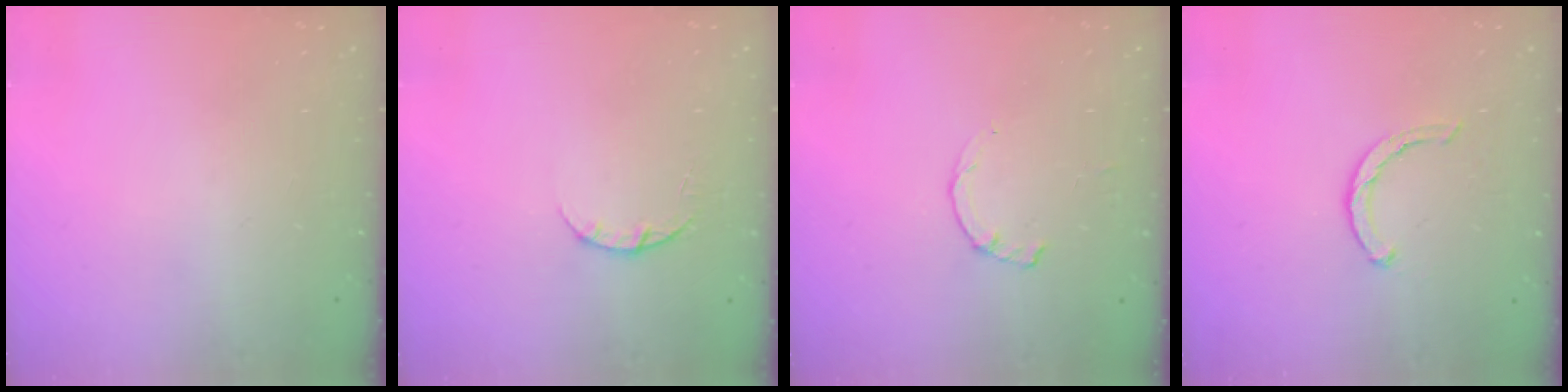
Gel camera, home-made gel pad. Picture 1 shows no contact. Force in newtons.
{"total": 2.3, "press": 2.3, "slide": 0.3}
{"total": 1.2, "press": 1.2, "slide": 0.3}
{"total": 2.7, "press": 2.7, "slide": 0.4}